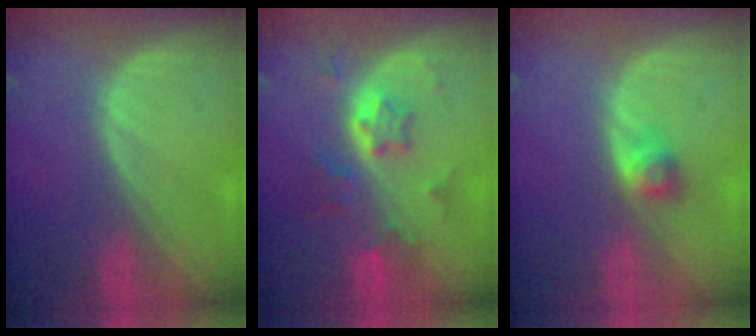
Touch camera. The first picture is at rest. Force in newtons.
{"total": 5.9, "press": 5.3, "slide": 2.5}
{"total": 2.7, "press": 2.4, "slide": 1.1}